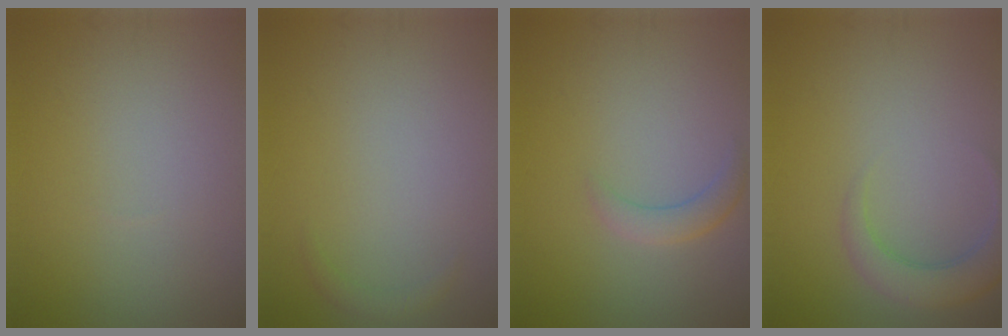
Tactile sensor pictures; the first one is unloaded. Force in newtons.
{"total": 0.8, "press": 0.8, "slide": 0.1}
{"total": 1.7, "press": 1.7, "slide": 0.0}
{"total": 3.3, "press": 3.2, "slide": 0.4}